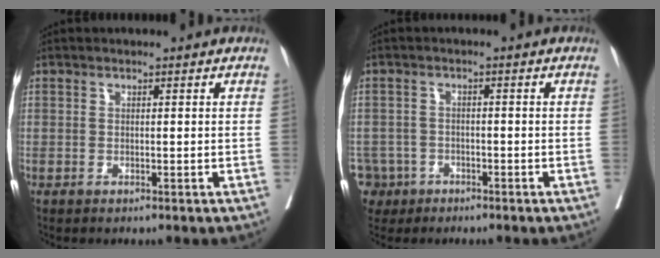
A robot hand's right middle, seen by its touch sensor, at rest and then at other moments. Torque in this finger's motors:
{"motor_torque": [1.03, -1.11, 0.12, 0.00]}